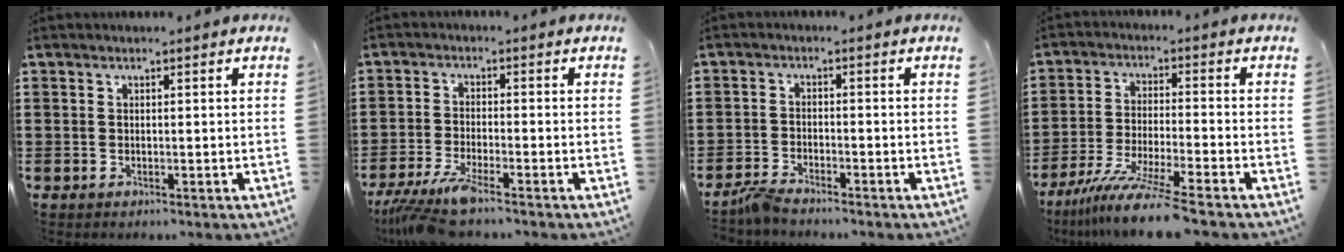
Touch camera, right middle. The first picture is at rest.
{"total": 6.1, "force": [-4.9, 0.0, 3.6], "torque": [-0.092, -0.027, -0.098]}
{"total": 2.8, "force": [-2.6, 0.3, 1.0], "torque": [-0.034, 0.001, -0.057]}
{"total": 9.4, "force": [-7.7, -0.2, 5.3], "torque": [-0.108, -0.012, -0.150]}